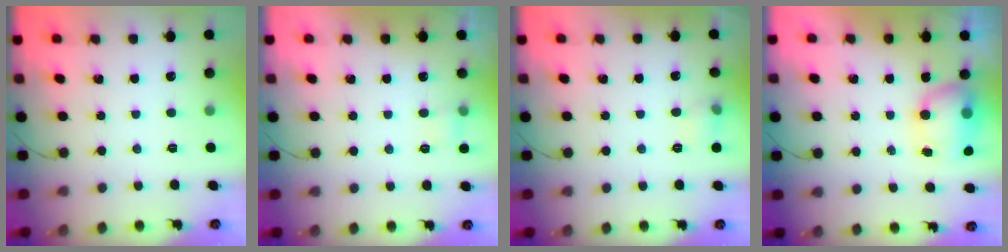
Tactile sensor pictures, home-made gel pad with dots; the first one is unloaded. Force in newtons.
{"total": 3.4, "press": 3.2, "slide": 1.1}
{"total": 5.6, "press": 5.4, "slide": 1.7}
{"total": 7.1, "press": 7.0, "slide": 1.0}